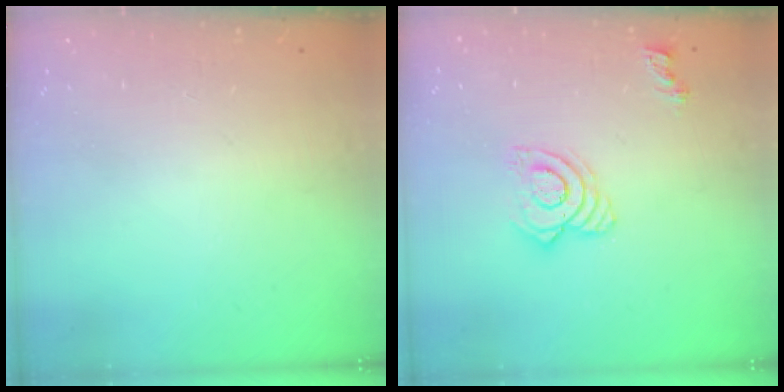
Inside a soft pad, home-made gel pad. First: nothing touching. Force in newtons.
{"total": 10.2, "press": 10.2, "slide": 1.2}